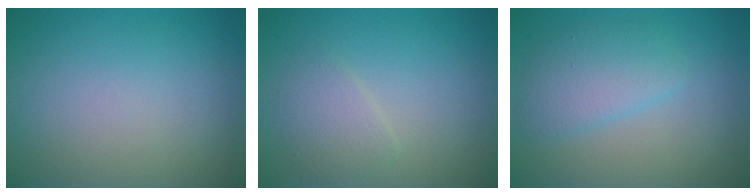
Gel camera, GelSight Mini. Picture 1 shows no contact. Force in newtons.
{"total": 2.1, "press": 2.1, "slide": 0.0}
{"total": 3.3, "press": 3.3, "slide": 0.1}